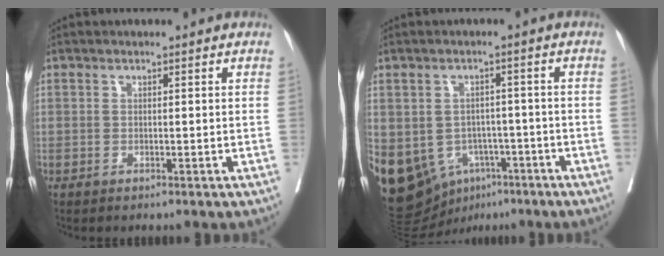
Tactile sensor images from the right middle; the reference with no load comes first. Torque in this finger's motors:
{"motor_torque": [1.19, -0.95, 1.05, 0.21]}